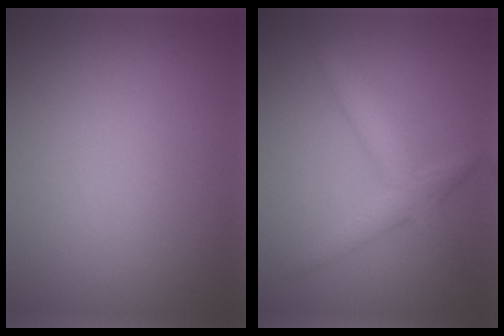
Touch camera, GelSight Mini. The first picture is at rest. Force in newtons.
{"total": 2.8, "press": 2.8, "slide": 0.1}